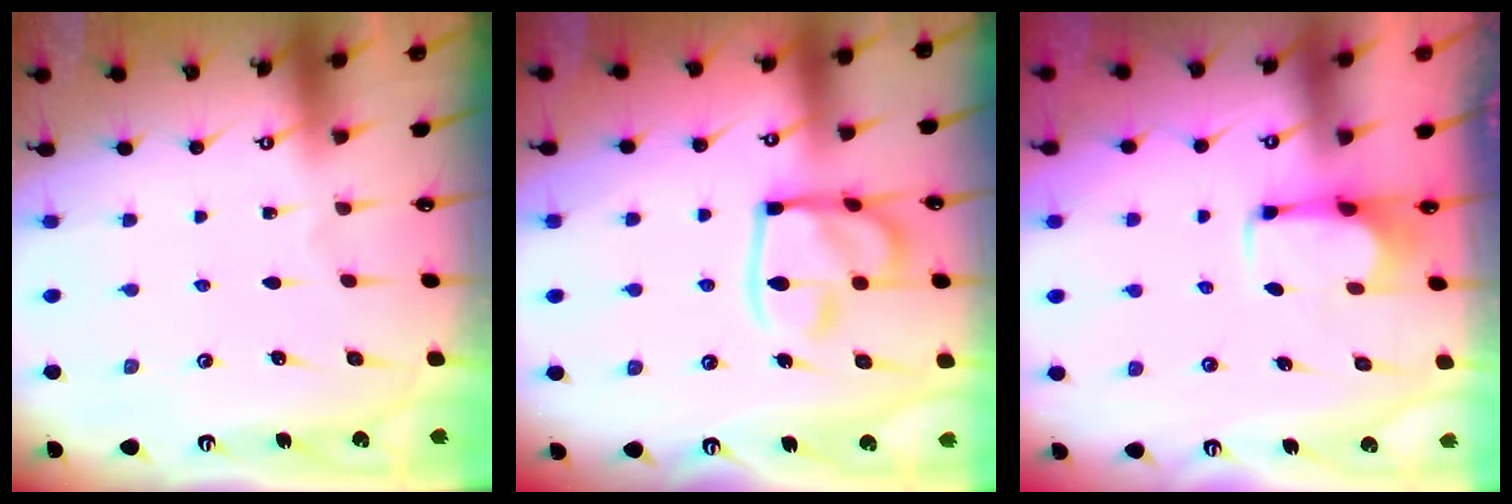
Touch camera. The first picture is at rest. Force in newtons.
{"total": 15.6, "press": 15.5, "slide": 1.6}
{"total": 2.6, "press": 2.4, "slide": 0.9}